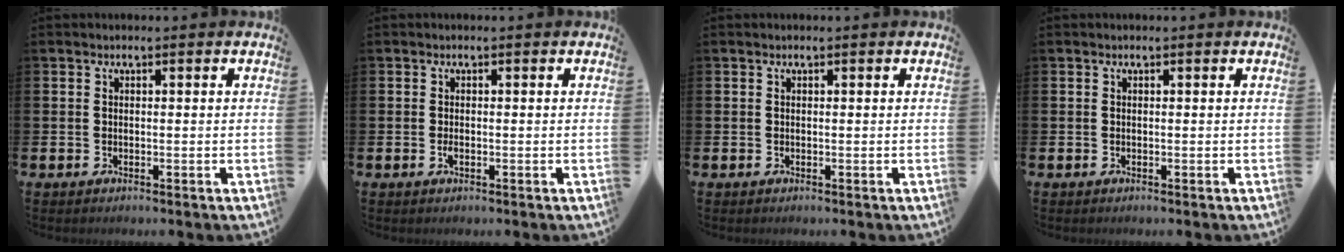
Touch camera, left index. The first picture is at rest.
{"total": 1.0, "force": [-0.3, 0.4, 0.8], "torque": [-0.010, -0.002, -0.007]}
{"total": 0.0}
{"total": 0.0}